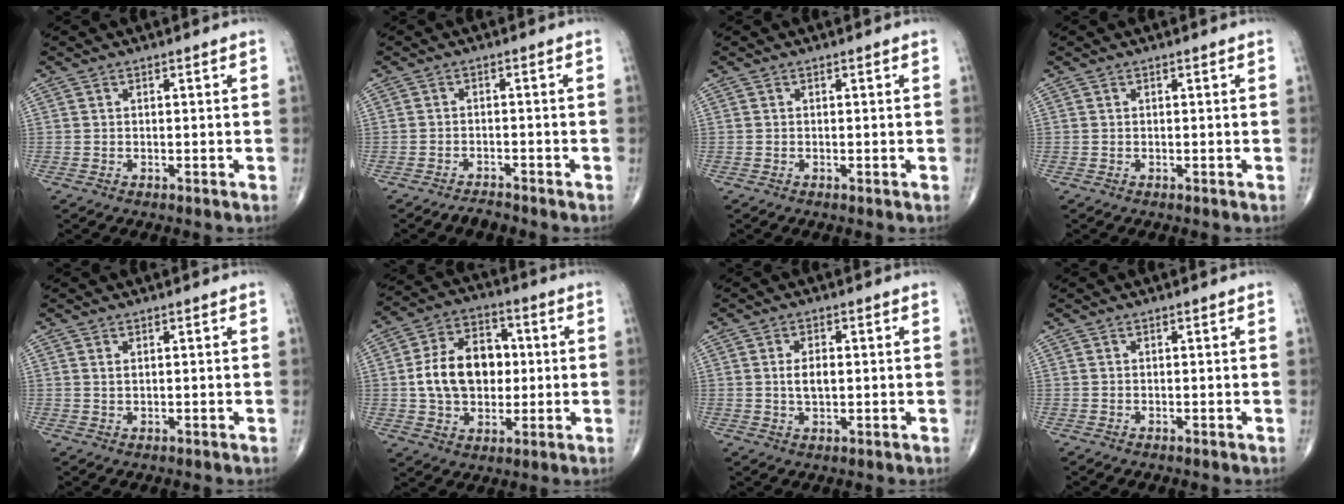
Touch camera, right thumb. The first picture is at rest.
{"total": 2.2, "force": [-2.0, 0.6, 0.5], "torque": [-0.015, 0.005, -0.036]}
{"total": 0.0}
{"total": 0.0}
{"total": 0.9, "force": [0.4, 0.4, 0.7], "torque": [-0.013, 0.001, 0.010]}
{"total": 14.9, "force": [0.7, 10.6, 10.4], "torque": [-0.149, 0.019, 0.012]}
{"total": 3.9, "force": [0.3, 2.1, 3.3], "torque": [-0.057, -0.002, 0.006]}
{"total": 0.0}